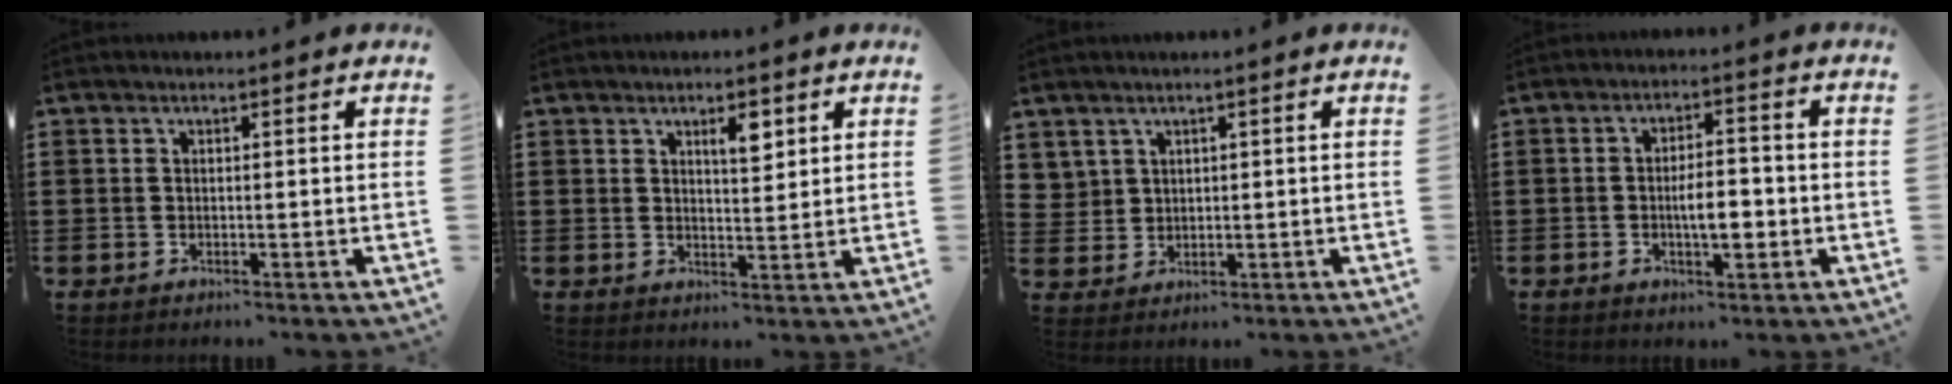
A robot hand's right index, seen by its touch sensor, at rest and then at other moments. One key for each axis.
{"total": 3.8, "fx": 2.0, "fy": 1.4, "fz": 2.9, "tx": -0.045, "ty": 0.001, "tz": 0.030}
{"total": 2.6, "fx": 1.6, "fy": 2.0, "fz": 0.1, "tx": -0.014, "ty": 0.009, "tz": 0.032}
{"total": 5.2, "fx": -1.1, "fy": 2.0, "fz": 4.7, "tx": -0.074, "ty": 0.002, "tz": -0.023}